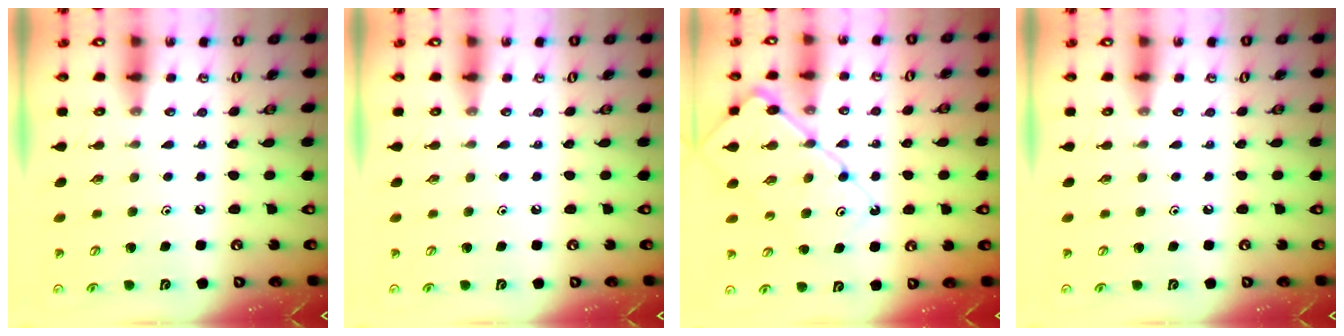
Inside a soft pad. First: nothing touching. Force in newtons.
{"total": 0.0}
{"total": 13.0, "press": 12.9, "slide": 1.3}
{"total": 0.0}